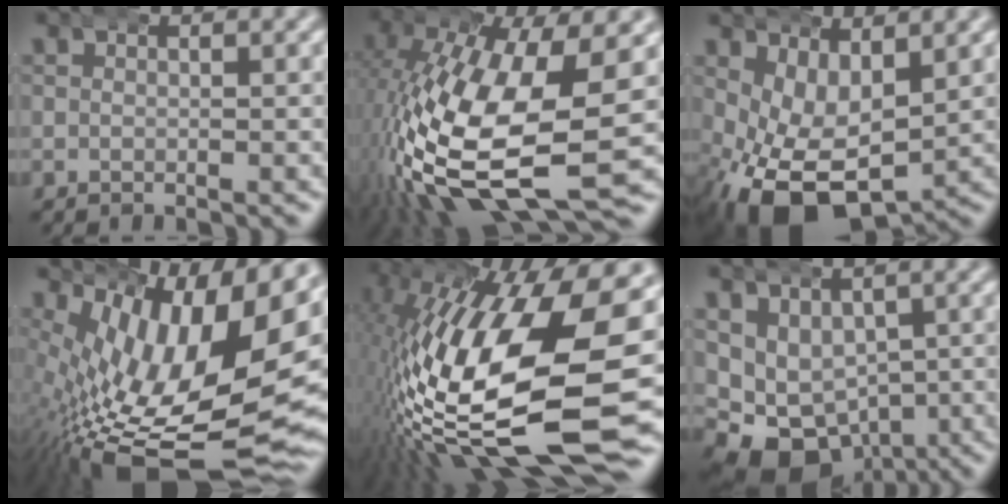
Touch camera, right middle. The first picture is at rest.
{"total": 14.3, "force": [-2.5, 6.6, 12.5], "torque": [-0.260, -0.047, -0.008]}
{"total": 9.7, "force": [-2.8, 6.0, 7.0], "torque": [-0.154, -0.052, -0.027]}
{"total": 16.4, "force": [-3.4, 7.6, 14.1], "torque": [-0.234, -0.037, -0.024]}
{"total": 21.2, "force": [-4.5, 9.7, 18.3], "torque": [-0.327, -0.036, -0.039]}
{"total": 10.9, "force": [-3.3, 9.2, 5.0], "torque": [-0.127, -0.056, -0.039]}